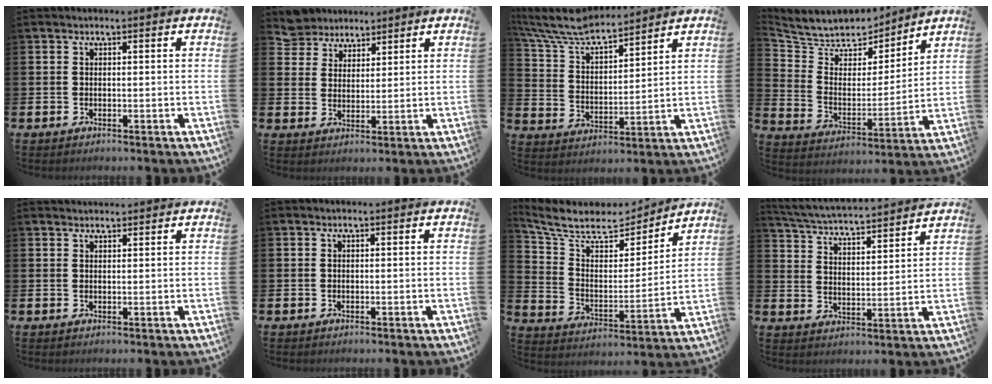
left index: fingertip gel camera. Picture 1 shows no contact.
{"total": 5.0, "force": [4.7, 1.6, -0.7], "torque": [-0.015, -0.020, 0.088]}
{"total": 7.8, "force": [7.2, 1.6, 2.6], "torque": [-0.086, -0.048, 0.126]}
{"total": 7.3, "force": [6.8, 2.7, 0.0], "torque": [-0.051, -0.054, 0.121]}
{"total": 1.2, "force": [1.2, 0.3, 0.0], "torque": [0.011, -0.003, 0.020]}
{"total": 0.0}
{"total": 7.9, "force": [6.7, 3.5, 2.3], "torque": [-0.088, -0.045, 0.116]}
{"total": 4.7, "force": [4.7, 0.0, 0.6], "torque": [-0.036, -0.045, 0.076]}